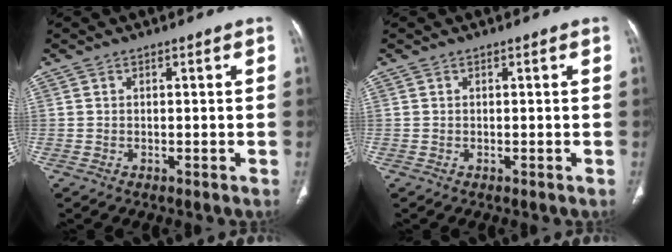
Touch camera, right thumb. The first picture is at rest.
{"total": 0.0}